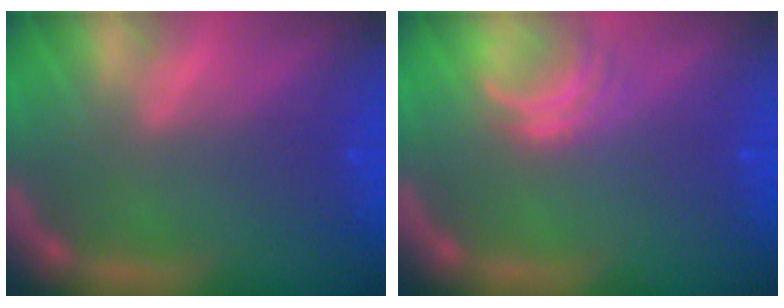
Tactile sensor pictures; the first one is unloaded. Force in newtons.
{"total": 2.5}